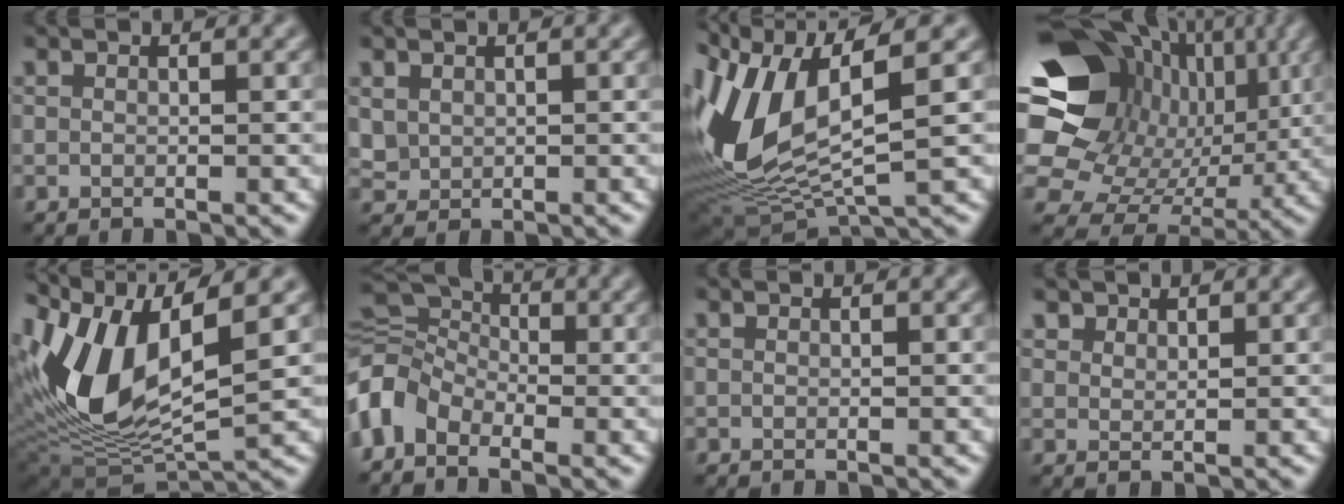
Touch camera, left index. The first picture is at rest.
{"total": 1.5, "force": [0.7, 1.2, 0.6], "torque": [-0.017, -0.003, 0.020]}
{"total": 12.0, "force": [1.7, 5.2, 10.7], "torque": [-0.245, -0.014, 0.039]}
{"total": 19.4, "force": [4.6, 15.4, 10.9], "torque": [-0.229, 0.017, 0.097]}
{"total": 10.9, "force": [3.0, 5.1, 9.1], "torque": [-0.195, -0.010, 0.055]}
{"total": 6.8, "force": [-2.2, 4.8, 4.4], "torque": [-0.086, 0.010, -0.058]}
{"total": 0.0}
{"total": 1.6, "force": [1.4, 0.8, 0.2], "torque": [-0.014, -0.006, 0.031]}